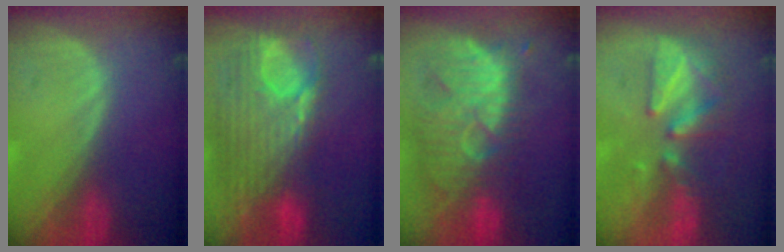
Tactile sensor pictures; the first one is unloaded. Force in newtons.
{"total": 12.6, "press": 10.7, "slide": 6.6}
{"total": 11.6, "press": 10.8, "slide": 4.1}
{"total": 7.6, "press": 7.3, "slide": 2.1}